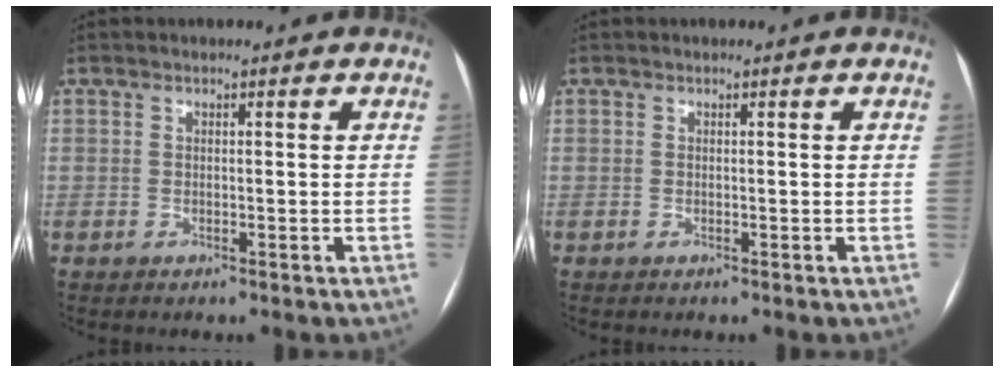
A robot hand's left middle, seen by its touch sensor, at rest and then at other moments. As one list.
[{"total": 0.0}]